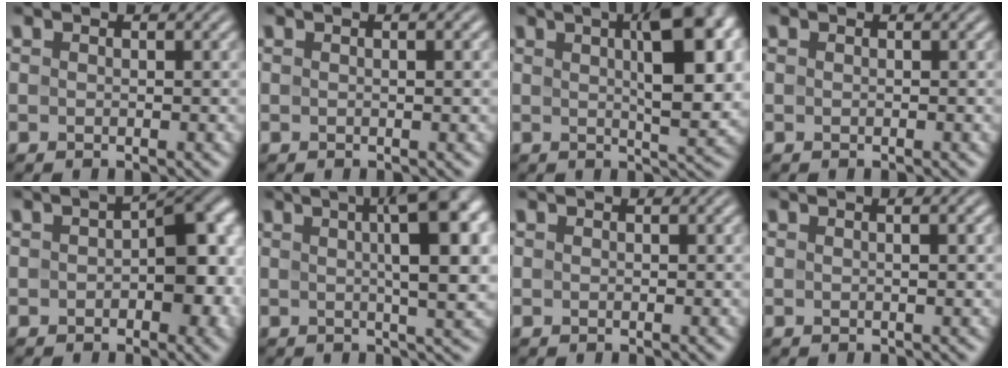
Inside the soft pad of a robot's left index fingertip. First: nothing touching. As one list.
[{"total": 1.2, "force": [0.3, 0.3, 1.1], "torque": [-0.014, 0.005, 0.000]}, {"total": 9.4, "force": [2.5, 2.9, 8.5], "torque": [-0.114, 0.008, 0.039]}, {"total": 0.0}, {"total": 7.1, "force": [0.0, 4.1, 5.9], "torque": [-0.062, 0.008, -0.007]}, {"total": 10.5, "force": [2.6, 2.9, 9.7], "torque": [-0.109, 0.013, 0.034]}, {"total": 0.0}, {"total": 1.6, "force": [0.4, 0.5, 1.5], "torque": [-0.019, 0.005, -0.001]}]